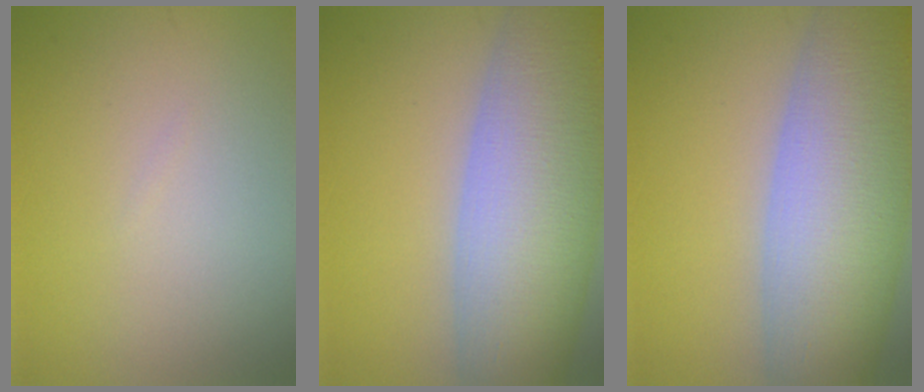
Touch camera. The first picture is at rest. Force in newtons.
{"total": 14.1, "press": 14.1, "slide": 0.7}
{"total": 14.1, "press": 14.1, "slide": 0.7}